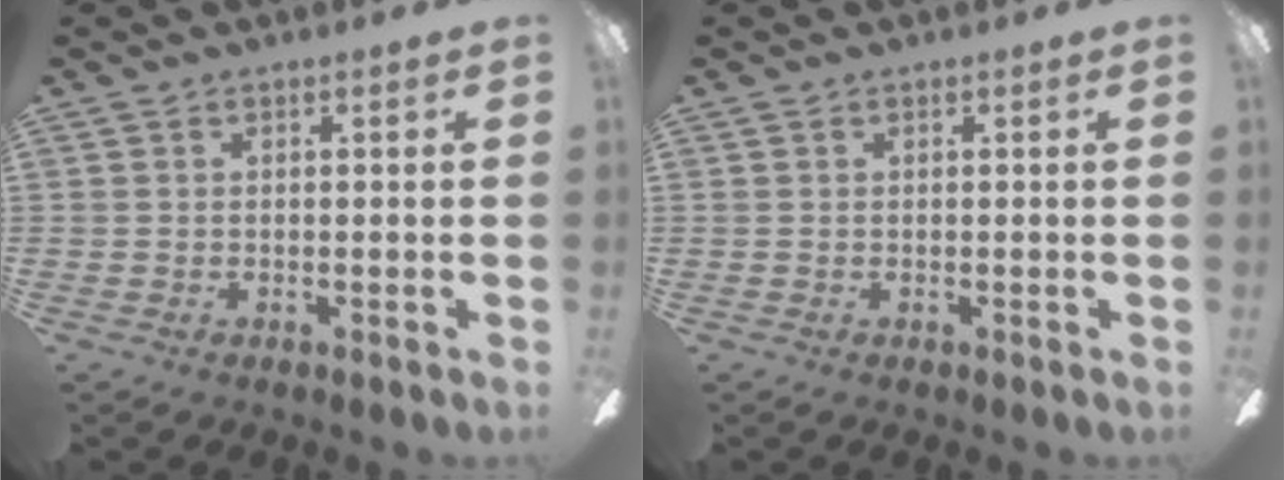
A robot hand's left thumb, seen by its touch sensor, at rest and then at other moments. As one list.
[{"total": 0.0}]